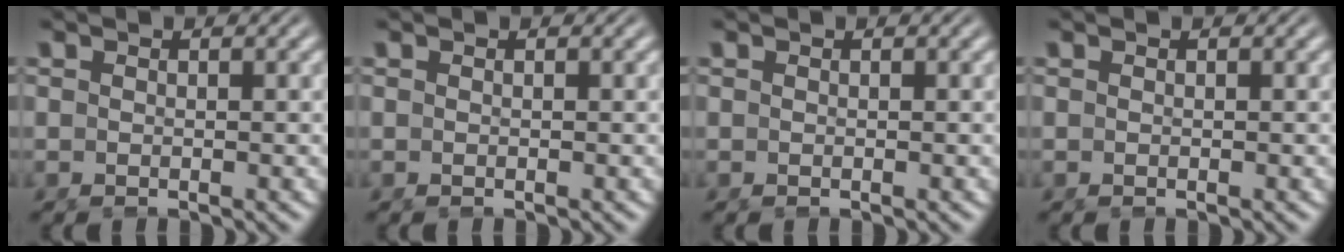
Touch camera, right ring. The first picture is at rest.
{"total": 0.0}
{"total": 0.0}
{"total": 0.0}